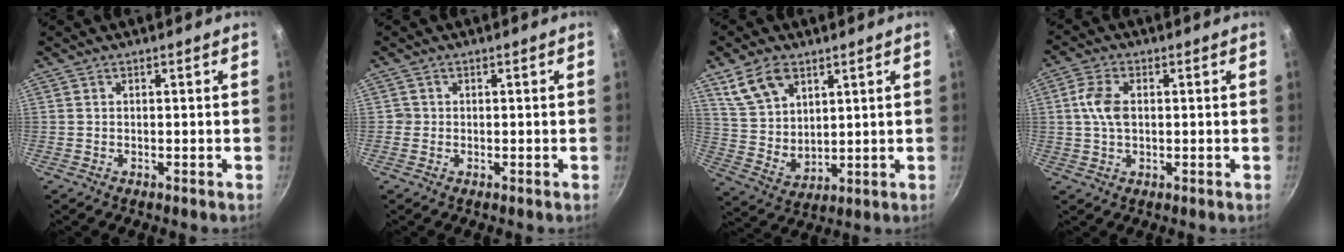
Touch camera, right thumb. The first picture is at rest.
{"total": 0.9, "force": [-0.2, 0.9, 0.1], "torque": [0.001, 0.002, -0.006]}
{"total": 10.5, "force": [5.7, 6.5, 6.0], "torque": [-0.091, -0.025, 0.126]}
{"total": 5.9, "force": [0.6, 3.6, 4.7], "torque": [-0.089, 0.009, 0.006]}